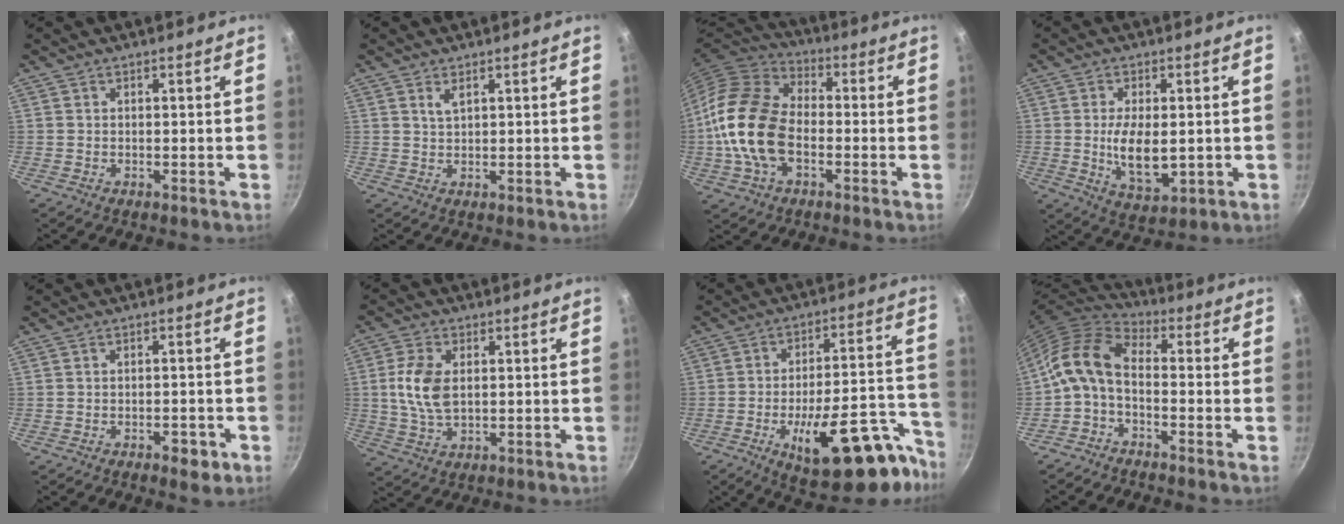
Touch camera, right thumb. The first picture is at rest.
{"total": 1.8, "force": [1.1, 0.8, 1.3], "torque": [-0.022, -0.006, 0.025]}
{"total": 17.2, "force": [-2.8, 10.9, 13.0], "torque": [-0.263, 0.029, -0.058]}
{"total": 8.9, "force": [-0.5, 4.6, 7.6], "torque": [-0.121, -0.013, 0.001]}
{"total": 3.5, "force": [-1.8, 1.6, 2.5], "torque": [-0.028, 0.007, -0.022]}
{"total": 8.8, "force": [1.0, 5.1, 7.2], "torque": [-0.156, -0.002, 0.024]}
{"total": 21.1, "force": [-12.0, 7.2, 15.9], "torque": [-0.171, 0.094, -0.169]}
{"total": 10.1, "force": [-2.1, 5.5, 8.1], "torque": [-0.156, 0.051, -0.060]}